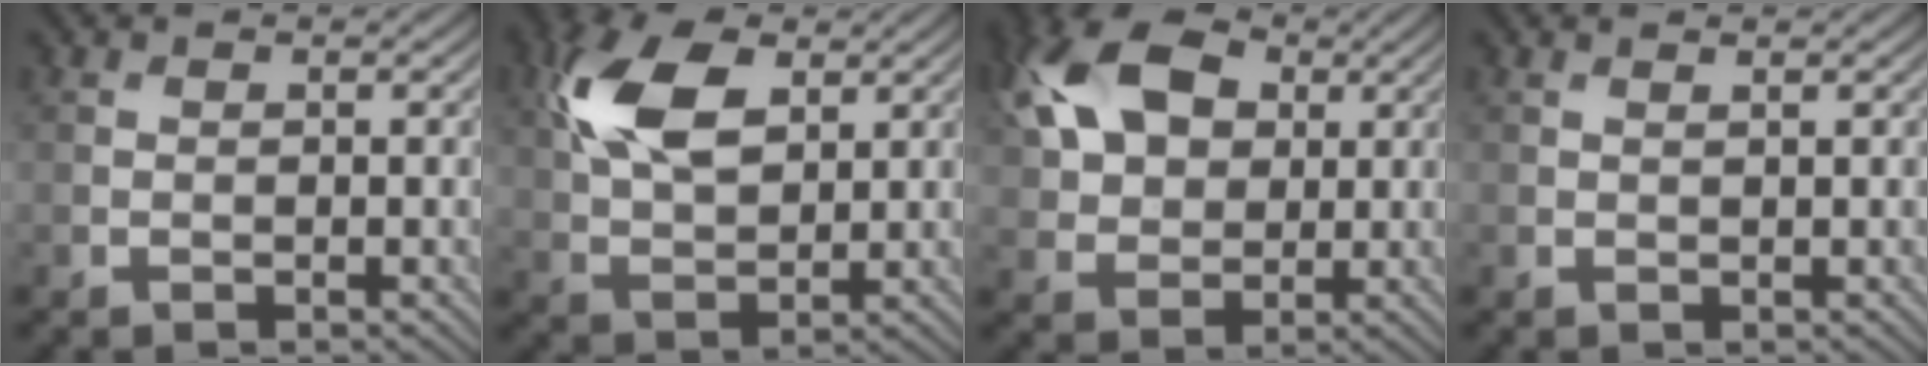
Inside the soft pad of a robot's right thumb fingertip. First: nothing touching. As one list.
[{"total": 10.0, "force": [3.6, 5.6, 7.4], "torque": [-0.181, 0.016, 0.067]}, {"total": 12.0, "force": [4.1, 8.0, 8.0], "torque": [-0.193, 0.032, 0.067]}, {"total": 0.6, "force": [0.5, -0.1, 0.4], "torque": [-0.009, 0.001, 0.006]}]